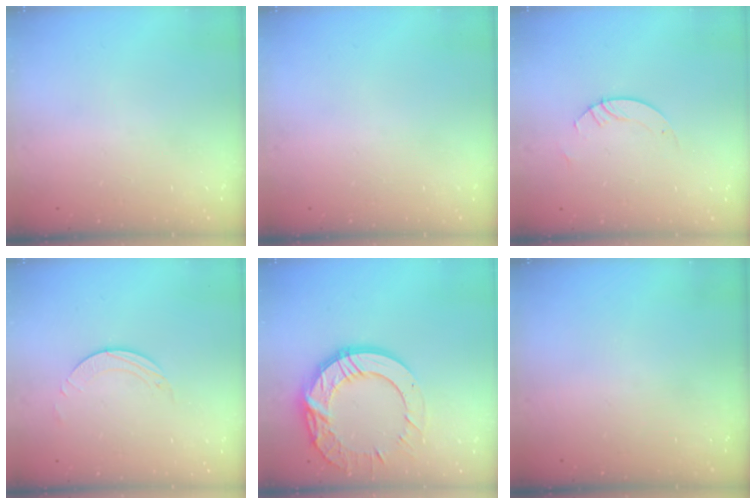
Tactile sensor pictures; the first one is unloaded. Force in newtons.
{"total": 0.0}
{"total": 3.0, "press": 3.0, "slide": 0.3}
{"total": 2.0, "press": 2.0, "slide": 0.2}
{"total": 17.0, "press": 17.0, "slide": 1.2}
{"total": 0.0}